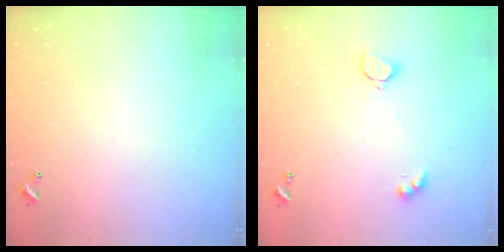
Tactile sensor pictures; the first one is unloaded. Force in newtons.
{"total": 2.4, "press": 2.4, "slide": 0.6}